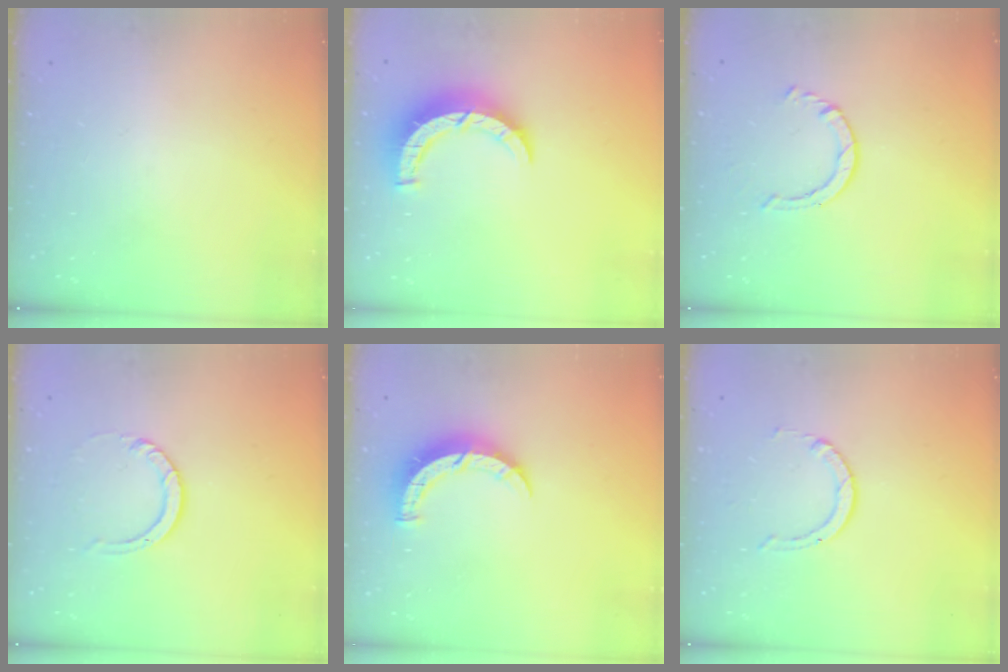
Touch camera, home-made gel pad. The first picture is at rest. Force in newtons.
{"total": 8.3, "press": 8.3, "slide": 0.6}
{"total": 2.5, "press": 2.5, "slide": 0.3}
{"total": 3.6, "press": 3.6, "slide": 0.4}
{"total": 7.0, "press": 7.0, "slide": 0.4}
{"total": 1.5, "press": 1.5, "slide": 0.2}